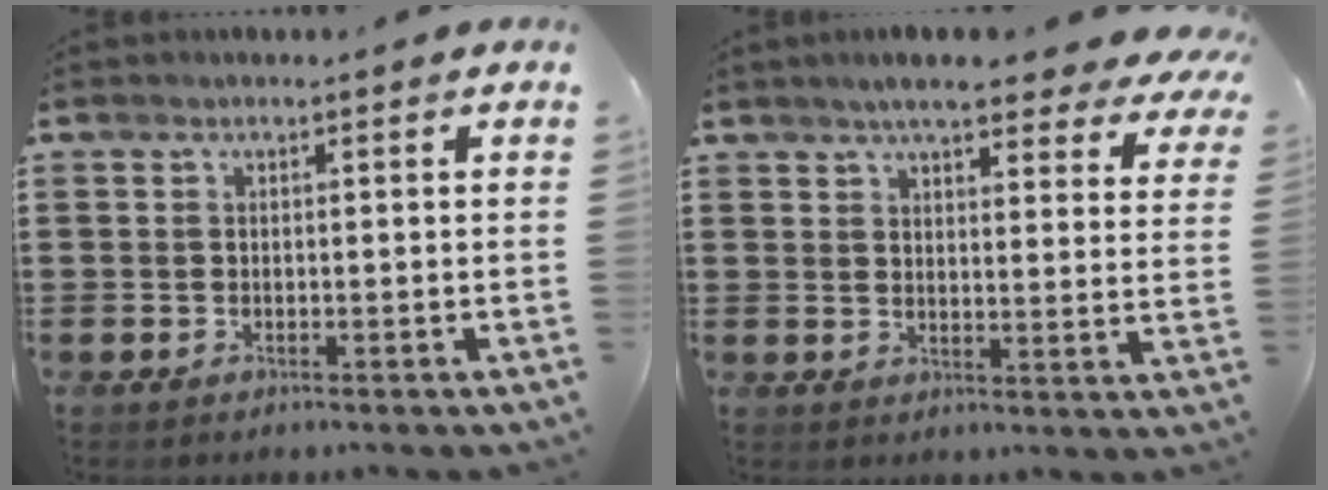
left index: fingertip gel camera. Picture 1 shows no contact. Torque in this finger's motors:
{"motor_torque": [2.14, 0.00, 0.03, -0.17]}